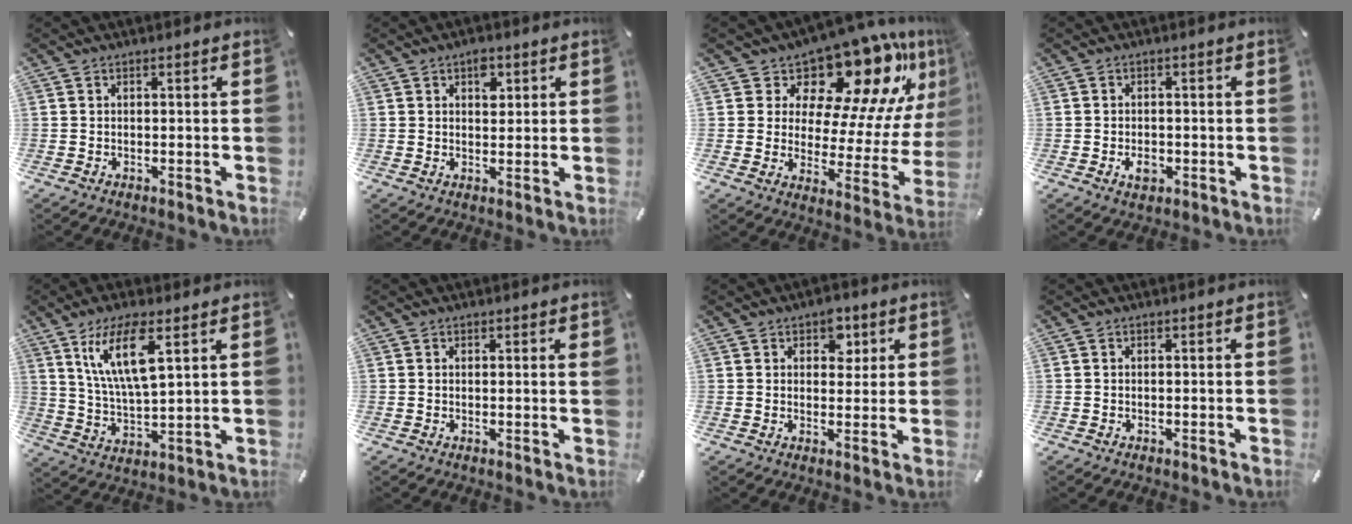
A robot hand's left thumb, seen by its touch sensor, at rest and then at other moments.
{"total": 3.5, "force": [1.6, 2.2, 2.2], "torque": [-0.014, -0.007, 0.021]}
{"total": 16.9, "force": [13.6, 6.7, 7.5], "torque": [-0.101, -0.134, 0.221]}
{"total": 3.6, "force": [-1.1, 2.5, 2.3], "torque": [-0.038, 0.000, -0.022]}
{"total": 13.0, "force": [6.9, 4.2, 10.1], "torque": [-0.222, -0.015, 0.118]}
{"total": 0.7, "force": [0.5, 0.3, 0.5], "torque": [-0.001, -0.001, 0.007]}
{"total": 5.2, "force": [2.6, 3.9, 2.5], "torque": [-0.011, -0.008, 0.037]}
{"total": 0.0}